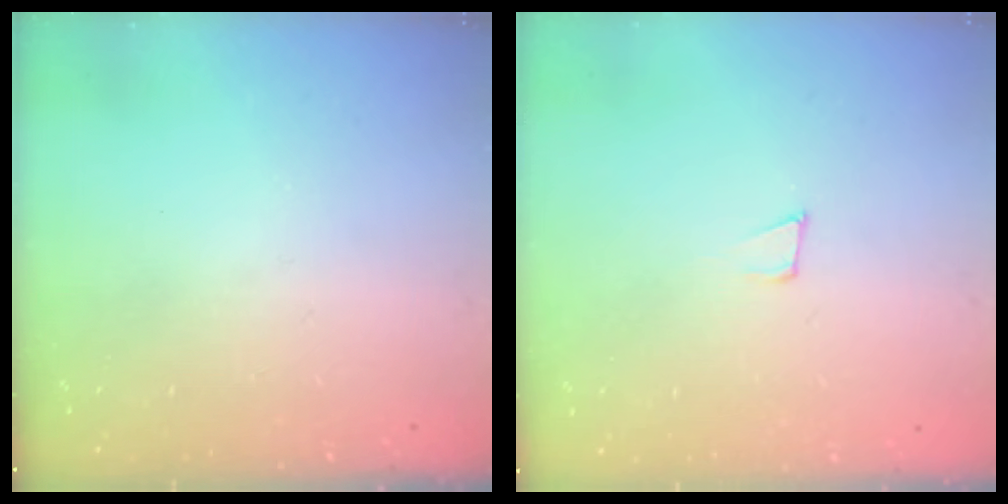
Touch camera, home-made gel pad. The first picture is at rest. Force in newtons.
{"total": 4.3, "press": 4.2, "slide": 1.0}